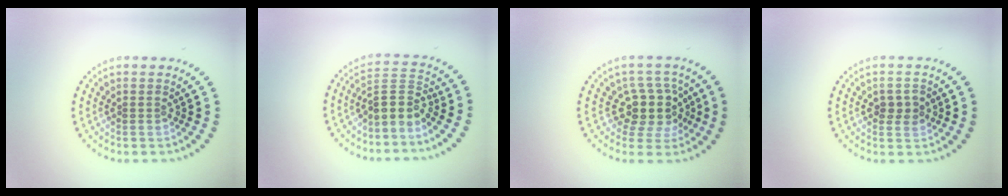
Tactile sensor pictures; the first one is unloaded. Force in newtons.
{"total": 3.0, "press": 2.3, "slide": 1.9}
{"total": 3.8, "press": 3.1, "slide": 2.2}
{"total": 1.6, "press": 1.6, "slide": 0.1}